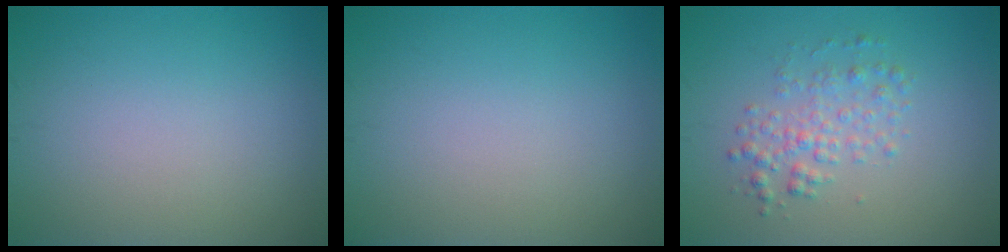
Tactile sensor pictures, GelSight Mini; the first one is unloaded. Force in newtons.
{"total": 0.0}
{"total": 2.5, "press": 2.5, "slide": 0.0}